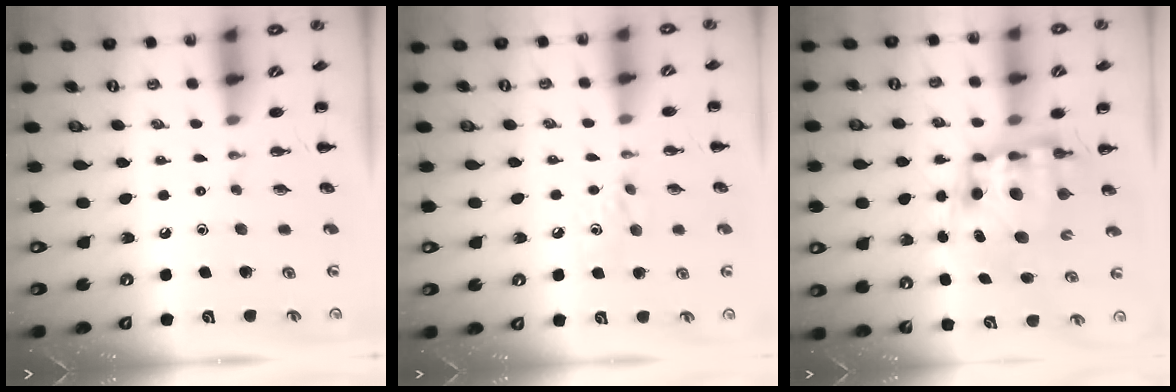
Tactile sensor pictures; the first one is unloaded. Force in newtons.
{"total": 5.8, "press": 5.6, "slide": 1.7}
{"total": 11.4, "press": 11.0, "slide": 2.9}